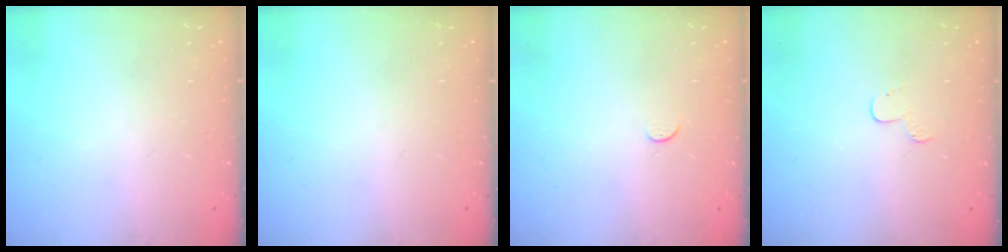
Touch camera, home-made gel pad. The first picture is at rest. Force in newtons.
{"total": 0.0}
{"total": 3.5, "press": 3.5, "slide": 0.4}
{"total": 4.8, "press": 4.8, "slide": 0.5}